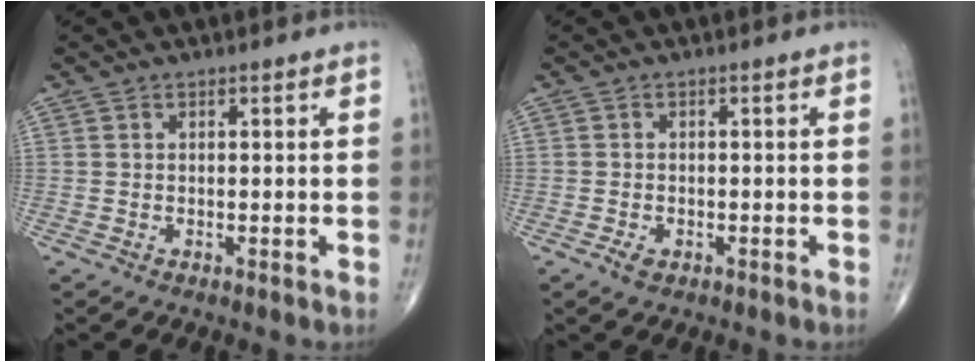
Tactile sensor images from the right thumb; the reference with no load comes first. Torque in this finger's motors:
{"motor_torque": [-0.50, -0.04, -0.04, 0.02, 0.05]}